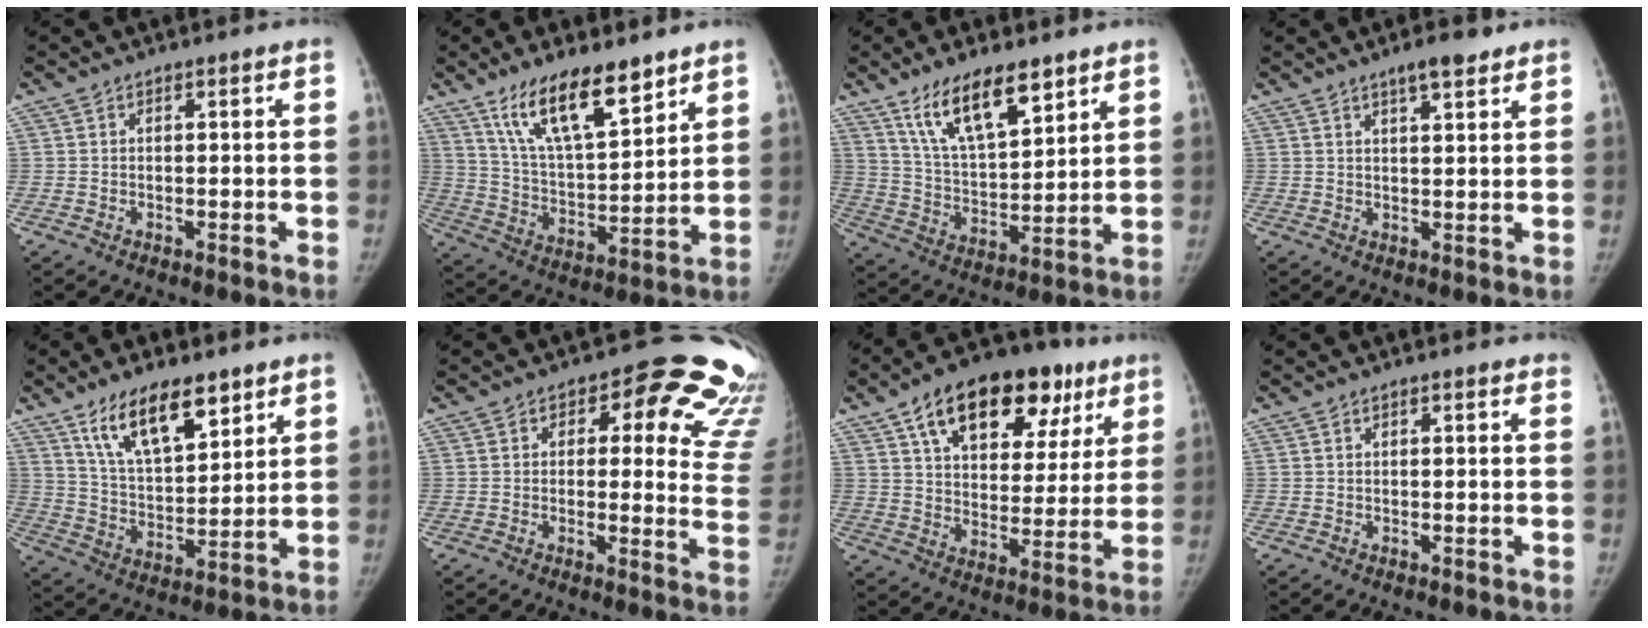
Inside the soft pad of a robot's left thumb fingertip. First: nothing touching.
{"total": 15.6, "force": [10.5, 5.2, 10.3], "torque": [-0.151, -0.057, 0.202]}
{"total": 14.2, "force": [9.2, 5.3, 9.4], "torque": [-0.136, -0.049, 0.177]}
{"total": 4.8, "force": [3.4, 1.2, 3.2], "torque": [-0.042, -0.018, 0.051]}
{"total": 14.4, "force": [9.1, 5.9, 9.4], "torque": [-0.128, -0.048, 0.172]}
{"total": 19.5, "force": [9.4, 9.5, 14.2], "torque": [-0.113, -0.030, 0.088]}
{"total": 24.1, "force": [12.8, 13.4, 15.4], "torque": [-0.196, 0.004, 0.196]}
{"total": 1.4, "force": [1.1, 0.4, 0.8], "torque": [-0.006, 0.001, 0.012]}